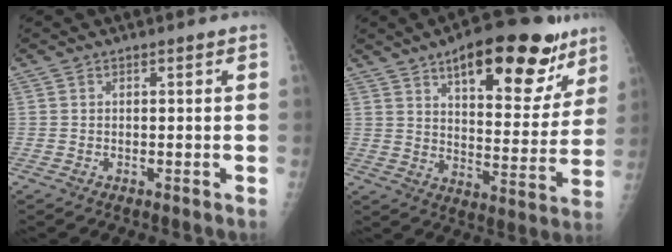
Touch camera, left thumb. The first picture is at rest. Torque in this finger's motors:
{"motor_torque": [0.75, 0.62, 1.40, -1.36, 0.15]}